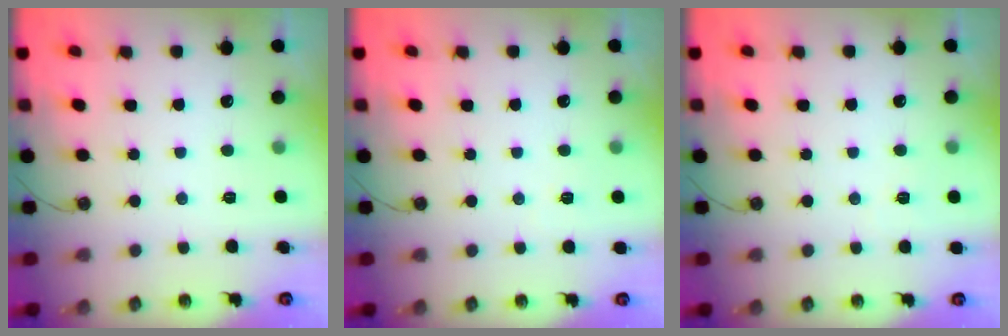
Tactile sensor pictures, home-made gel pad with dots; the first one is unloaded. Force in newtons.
{"total": 2.2, "press": 2.1, "slide": 0.7}
{"total": 3.4, "press": 2.3, "slide": 2.5}